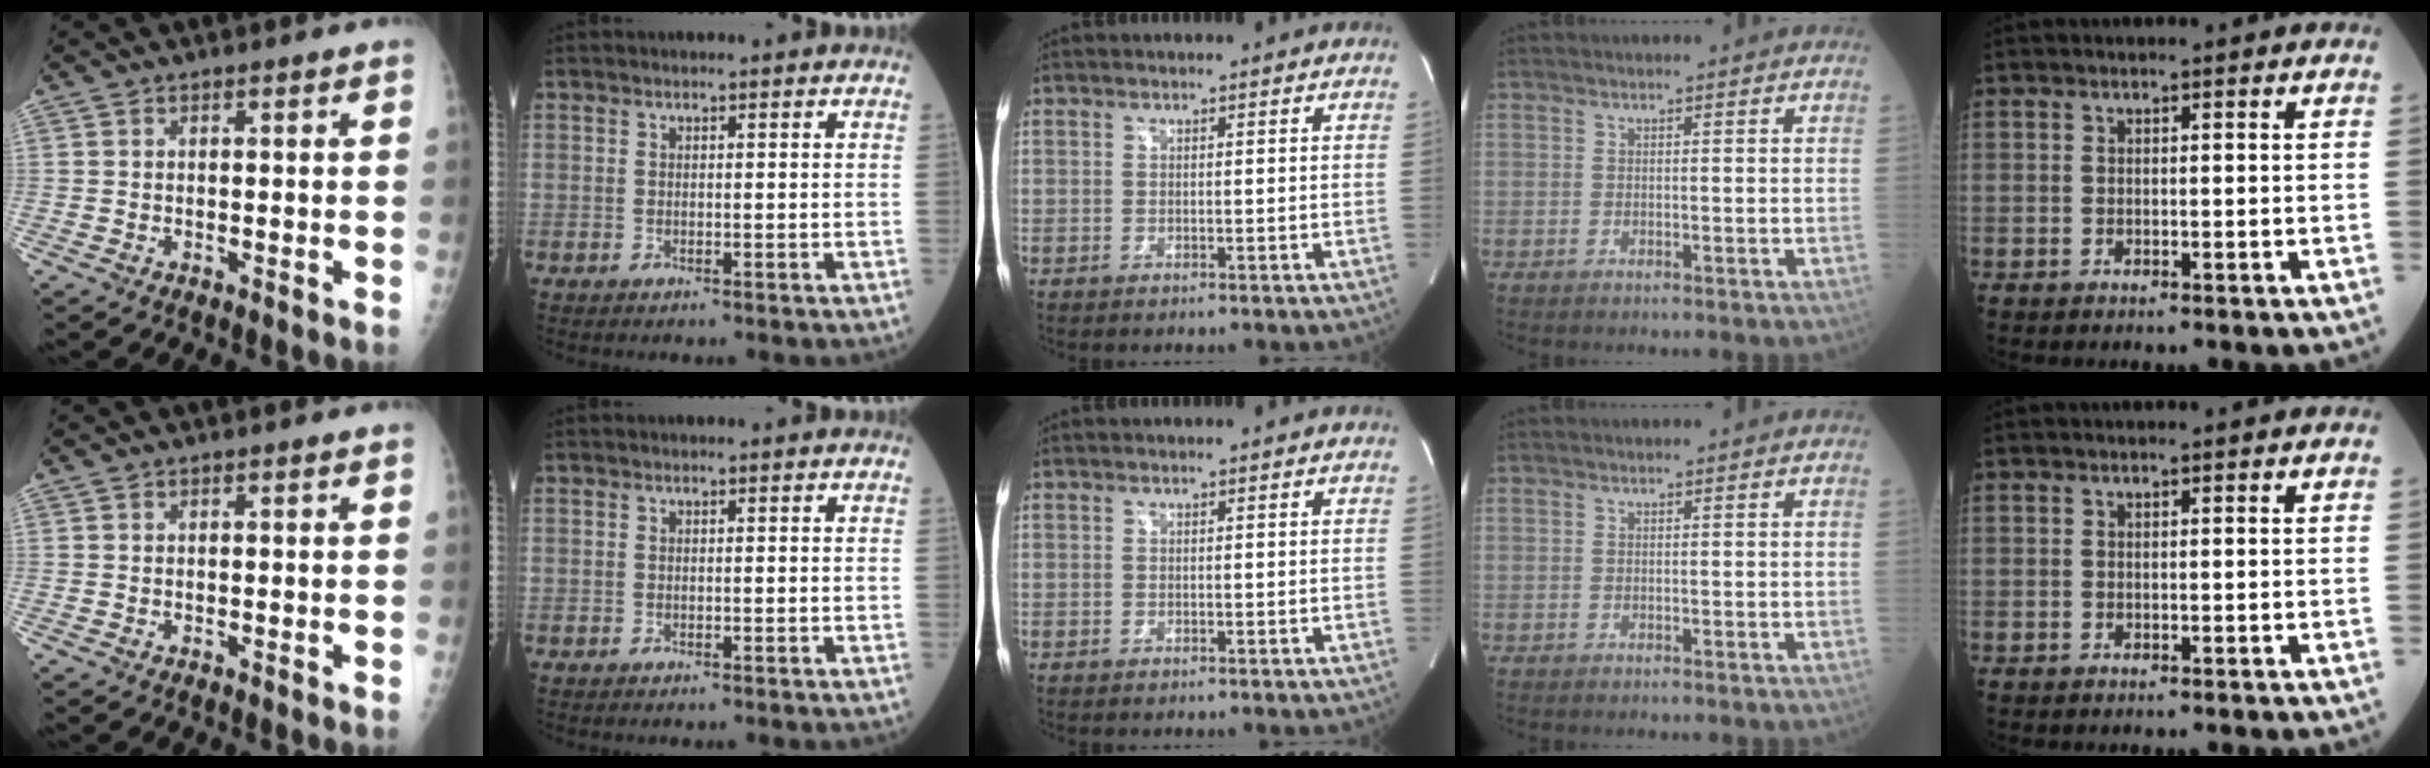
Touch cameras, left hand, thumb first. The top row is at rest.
{}